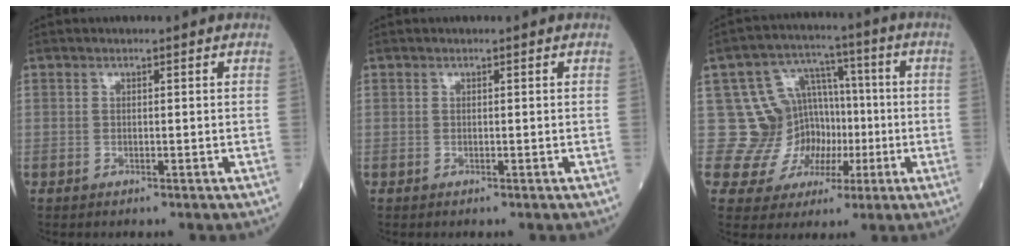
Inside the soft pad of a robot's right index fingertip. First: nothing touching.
{"total": 0.0}
{"total": 11.1, "force": [-0.7, 10.8, 2.1], "torque": [-0.020, 0.052, 0.002]}